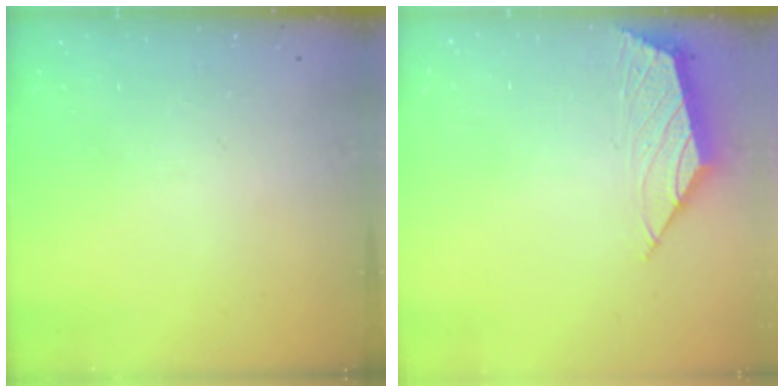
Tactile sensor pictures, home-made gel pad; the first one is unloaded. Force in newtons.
{"total": 2.2, "press": 2.2, "slide": 0.5}